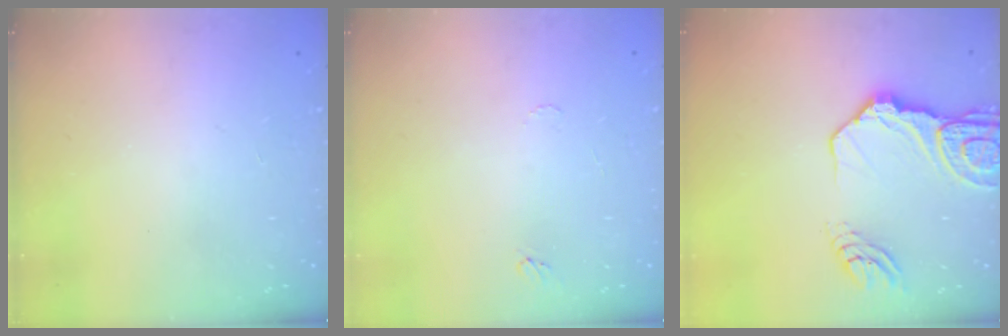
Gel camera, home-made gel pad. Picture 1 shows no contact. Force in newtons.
{"total": 4.9, "press": 4.9, "slide": 0.5}
{"total": 14.8, "press": 14.7, "slide": 1.7}